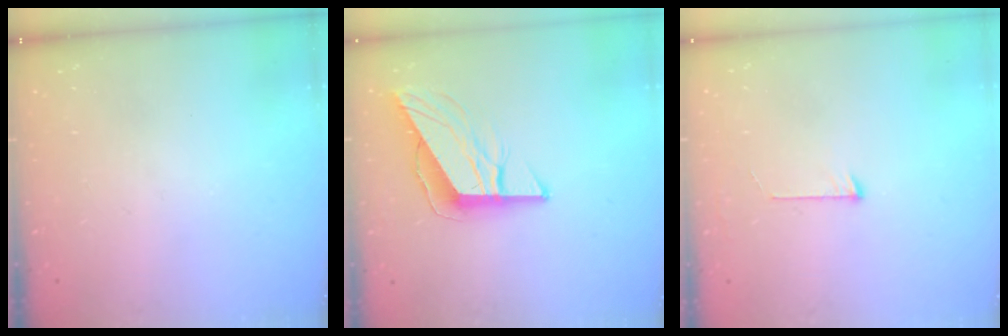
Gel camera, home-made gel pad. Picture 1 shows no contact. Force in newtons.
{"total": 9.9, "press": 9.9, "slide": 0.4}
{"total": 5.5, "press": 5.5, "slide": 0.5}